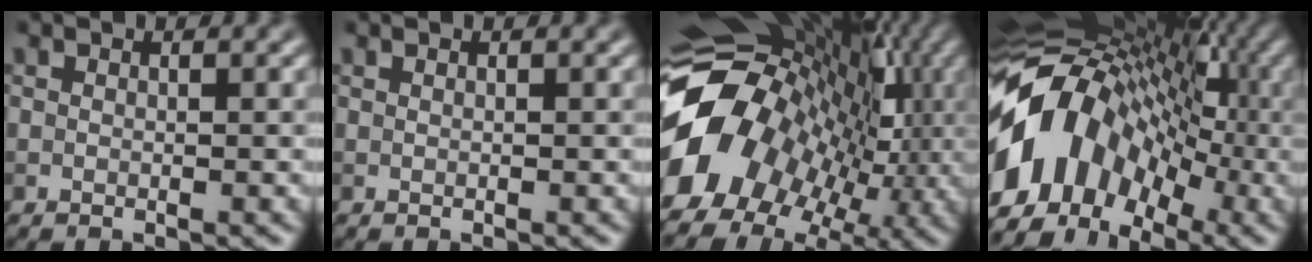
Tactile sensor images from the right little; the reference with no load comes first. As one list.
[{"total": 0.0}, {"total": 15.8, "force": [-1.4, 12.3, 9.8], "torque": [-0.210, -0.007, -0.024]}, {"total": 13.0, "force": [-2.4, 9.4, 8.6], "torque": [-0.158, 0.019, -0.061]}]